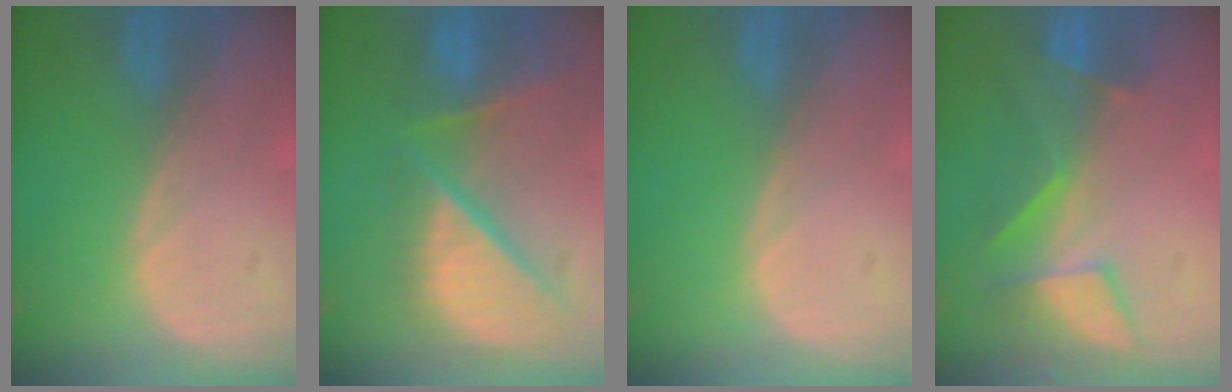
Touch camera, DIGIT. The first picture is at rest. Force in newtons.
{"total": 12.1, "press": 9.9, "slide": 7.0}
{"total": 0.0}
{"total": 8.5, "press": 7.2, "slide": 4.5}